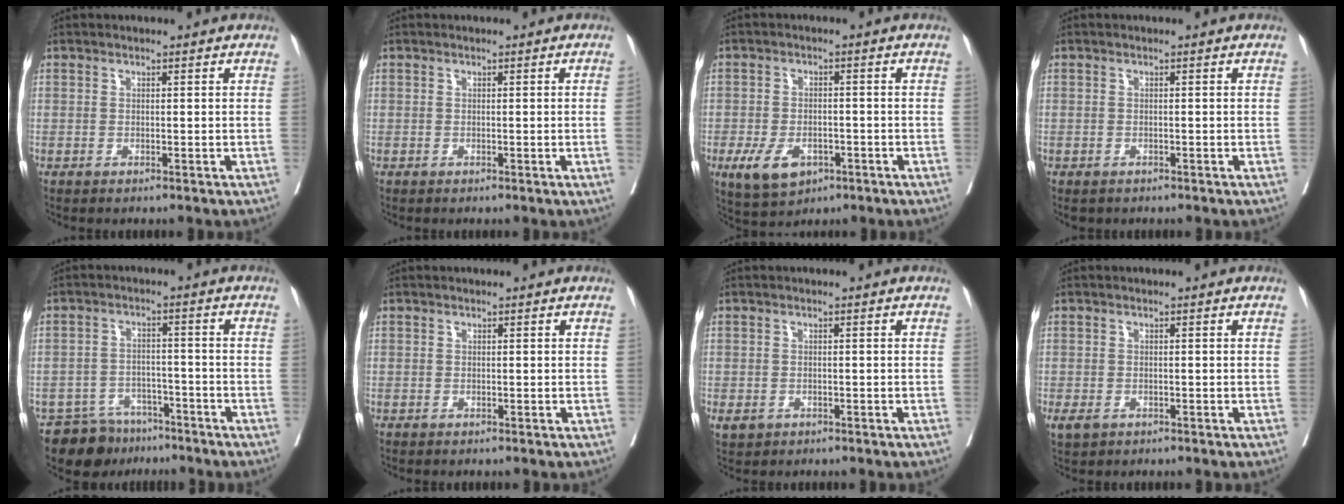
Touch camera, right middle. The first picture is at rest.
{"total": 1.2, "force": [-0.2, -0.5, 1.1], "torque": [-0.013, -0.001, -0.003]}
{"total": 6.7, "force": [-3.1, 4.0, 4.4], "torque": [-0.086, -0.005, -0.044]}
{"total": 1.0, "force": [-0.8, 0.6, 0.2], "torque": [-0.007, 0.000, -0.010]}
{"total": 8.3, "force": [-6.9, 4.4, 1.0], "torque": [-0.012, 0.009, -0.108]}
{"total": 0.0}
{"total": 3.0, "force": [-1.4, 2.3, 1.3], "torque": [-0.025, -0.004, -0.017]}
{"total": 3.4, "force": [-1.7, 2.3, 1.9], "torque": [-0.044, -0.009, -0.024]}